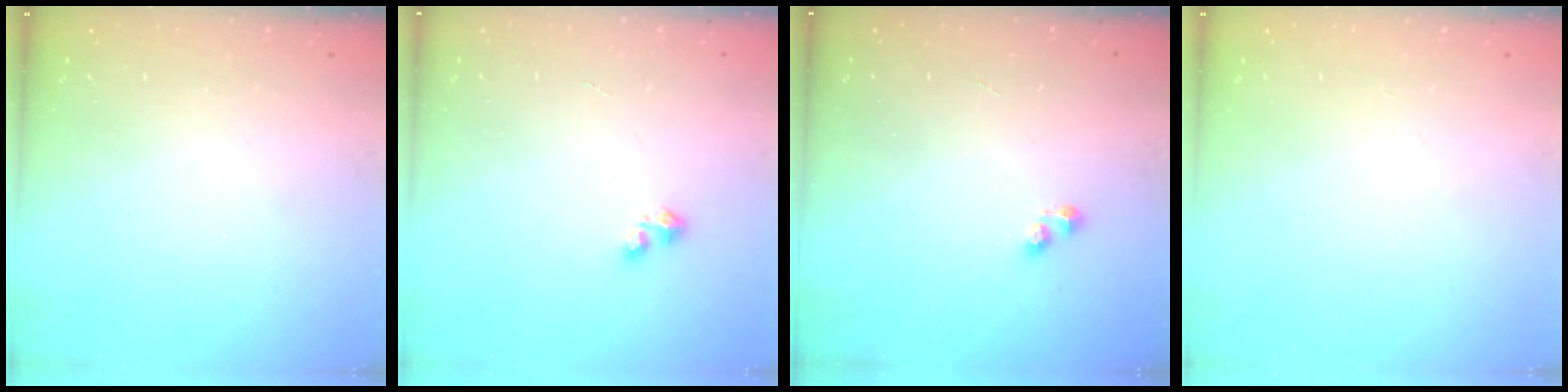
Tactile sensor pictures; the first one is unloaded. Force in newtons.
{"total": 2.4, "press": 2.4, "slide": 0.5}
{"total": 2.3, "press": 2.2, "slide": 0.3}
{"total": 0.0}